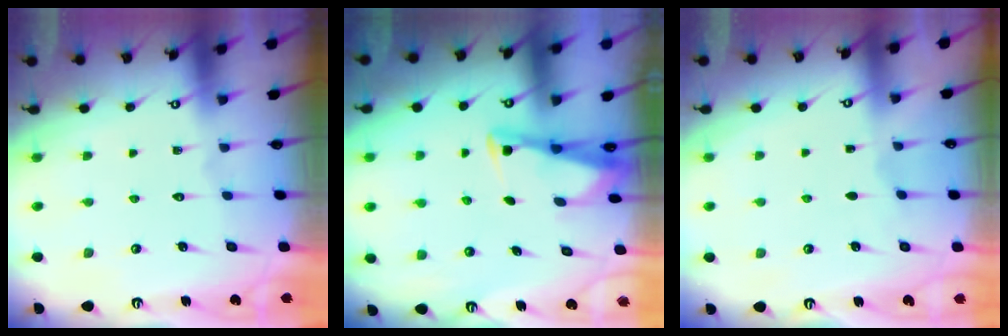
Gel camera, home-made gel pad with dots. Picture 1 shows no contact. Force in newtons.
{"total": 2.9, "press": 2.9, "slide": 0.3}
{"total": 2.0, "press": 2.0, "slide": 0.3}